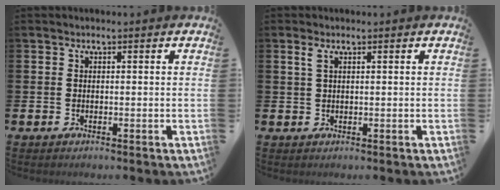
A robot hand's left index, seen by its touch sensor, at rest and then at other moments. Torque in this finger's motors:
{"motor_torque": [0.56, -0.19, 0.03, 0.08]}